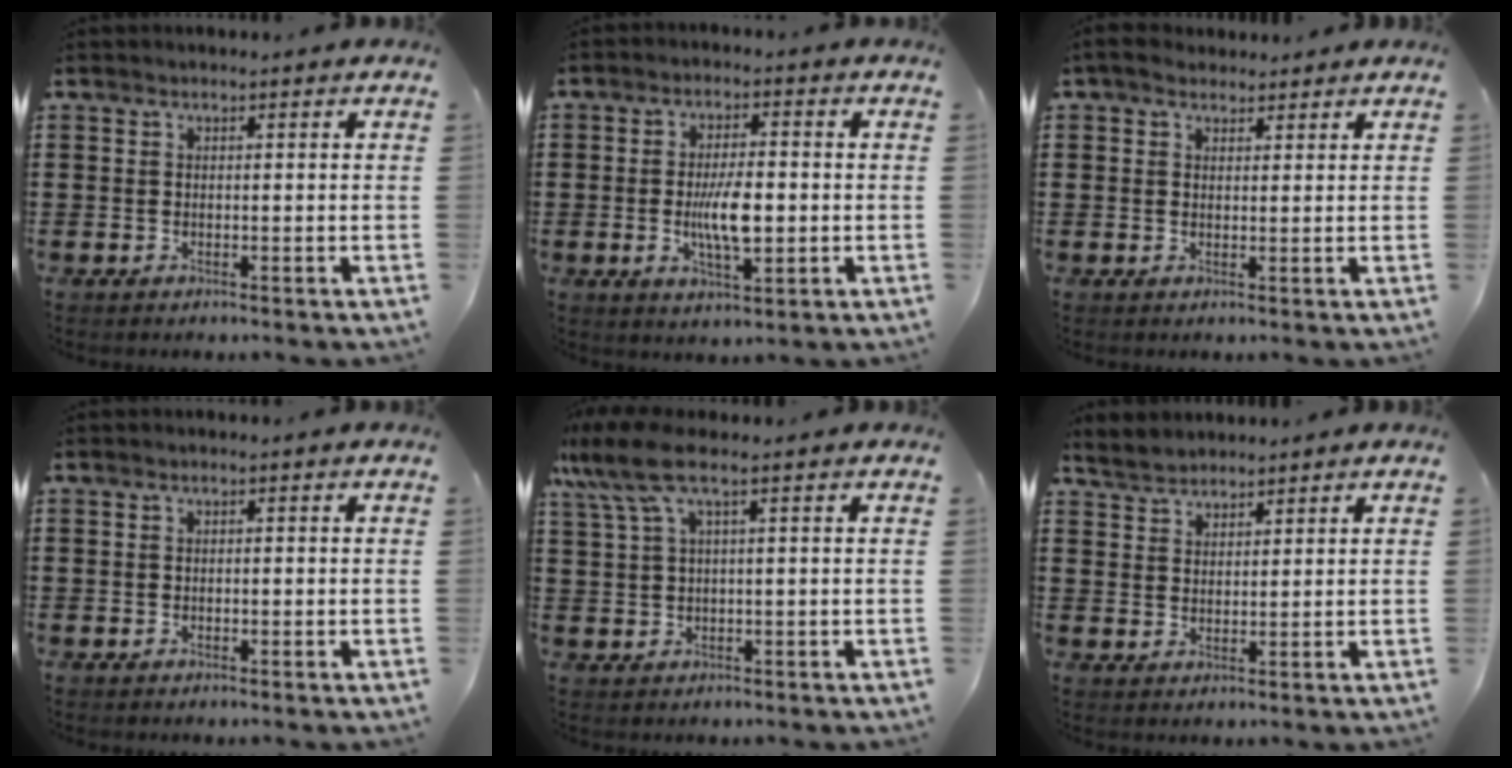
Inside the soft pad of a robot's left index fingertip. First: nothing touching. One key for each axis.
{"total": 7.4, "fx": -0.6, "fy": 2.7, "fz": 6.9, "tx": -0.128, "ty": -0.001, "tz": -0.016}
{"total": 2.7, "fx": 2.2, "fy": 1.4, "fz": 0.8, "tx": -0.023, "ty": 0.005, "tz": 0.041}
{"total": 0.5, "fx": -0.2, "fy": 0.3, "fz": 0.4, "tx": -0.009, "ty": -0.002, "tz": -0.004}
{"total": 6.4, "fx": 2.3, "fy": 1.1, "fz": 5.8, "tx": -0.146, "ty": -0.013, "tz": 0.032}
{"total": 2.7, "fx": 2.5, "fy": 0.9, "fz": 0.0, "tx": -0.010, "ty": 0.003, "tz": 0.048}